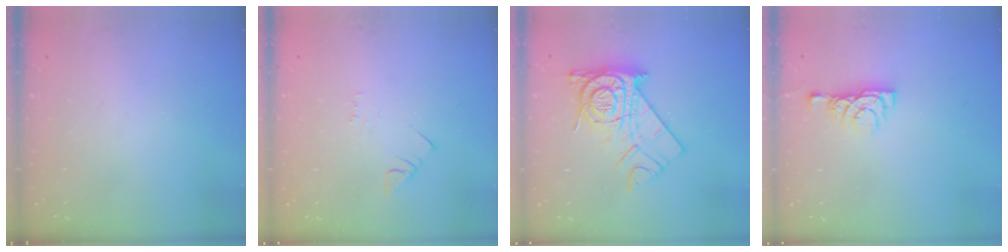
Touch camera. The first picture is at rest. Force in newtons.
{"total": 1.5, "press": 1.5, "slide": 0.3}
{"total": 15.0, "press": 14.9, "slide": 1.1}
{"total": 5.6, "press": 5.5, "slide": 0.8}